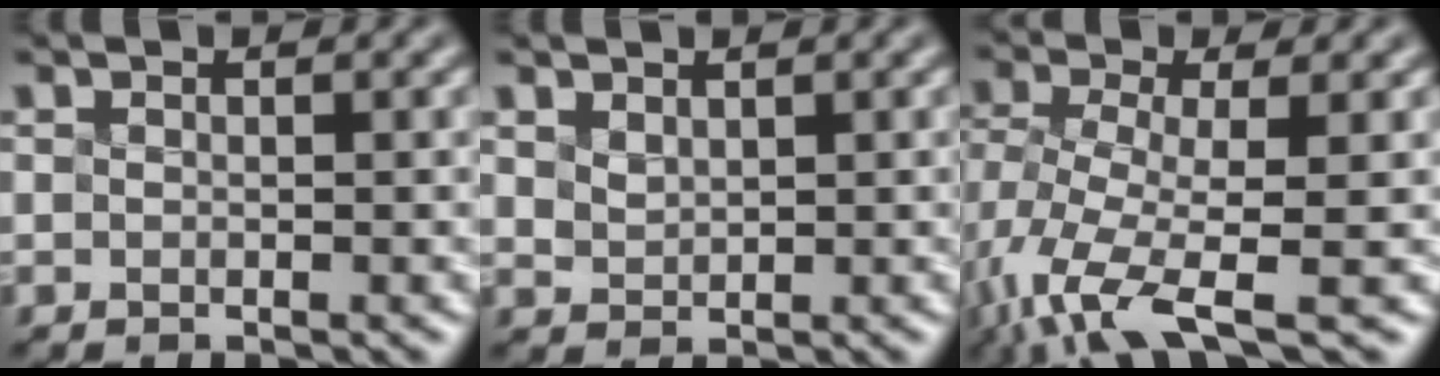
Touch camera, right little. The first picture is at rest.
{"total": 1.5, "force": [0.4, -0.8, -1.2], "torque": [-0.001, -0.006, 0.046]}
{"total": 7.3, "force": [-5.6, 0.9, 4.7], "torque": [-0.128, -0.029, -0.077]}